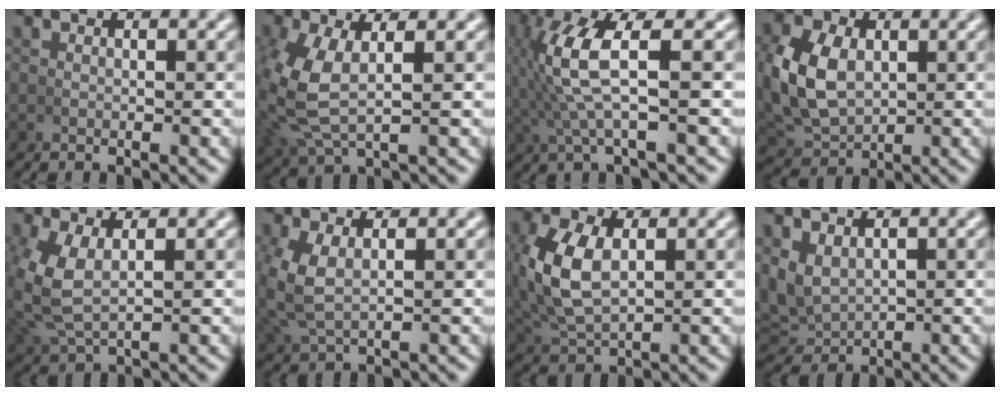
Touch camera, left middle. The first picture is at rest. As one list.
[{"total": 5.0, "force": [0.7, 2.8, 4.1], "torque": [-0.118, -0.011, 0.027]}, {"total": 6.2, "force": [0.6, 1.8, 6.0], "torque": [-0.129, 0.012, 0.013]}, {"total": 7.3, "force": [0.3, 5.5, 4.7], "torque": [-0.116, -0.019, 0.024]}, {"total": 4.2, "force": [0.7, 2.7, 3.1], "torque": [-0.098, -0.009, 0.029]}, {"total": 3.7, "force": [0.5, 2.4, 2.7], "torque": [-0.085, -0.010, 0.024]}, {"total": 5.6, "force": [1.0, 3.4, 4.3], "torque": [-0.111, -0.005, 0.032]}, {"total": 5.0, "force": [0.4, 4.3, 2.6], "torque": [-0.087, -0.032, 0.030]}]